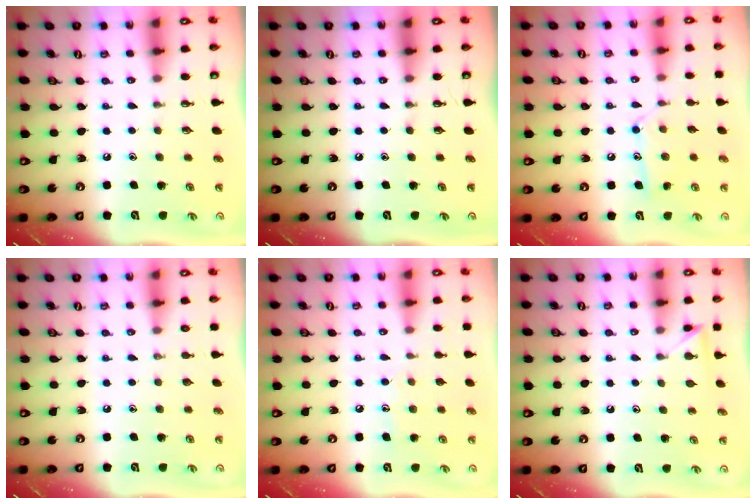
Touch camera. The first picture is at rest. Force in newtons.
{"total": 0.0}
{"total": 10.9, "press": 10.8, "slide": 0.6}
{"total": 0.0}
{"total": 6.0, "press": 6.0, "slide": 0.3}
{"total": 3.9, "press": 3.9, "slide": 0.3}